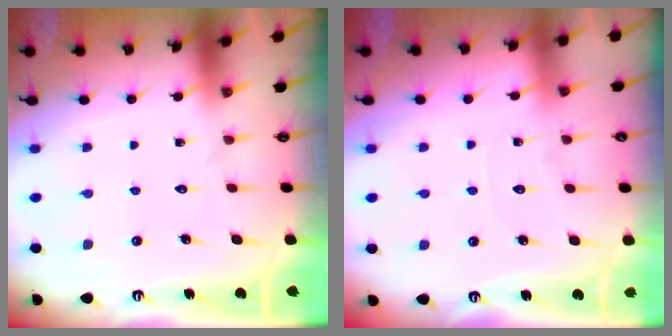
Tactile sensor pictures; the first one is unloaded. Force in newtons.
{"total": 3.0, "press": 2.9, "slide": 0.4}